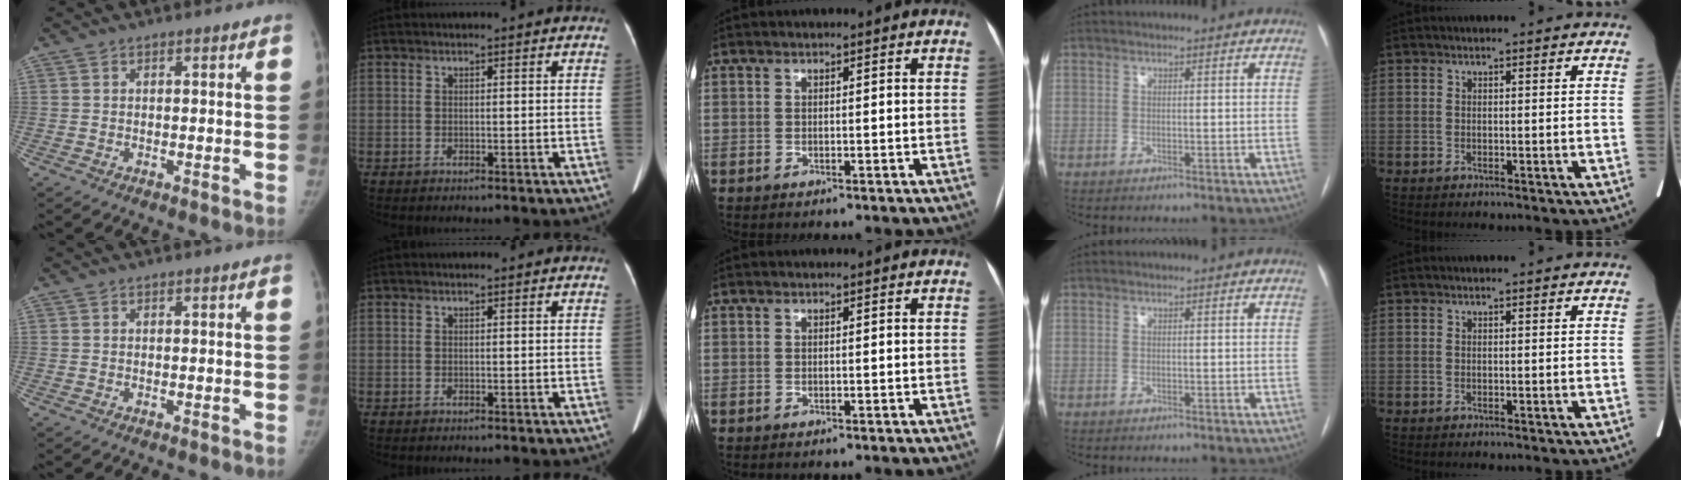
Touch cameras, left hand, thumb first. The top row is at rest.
{}